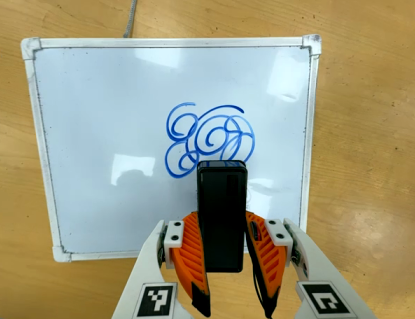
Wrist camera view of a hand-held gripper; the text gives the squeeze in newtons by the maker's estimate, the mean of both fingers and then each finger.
{"total": 5.4, "left": 4.2, "right": 6.7}